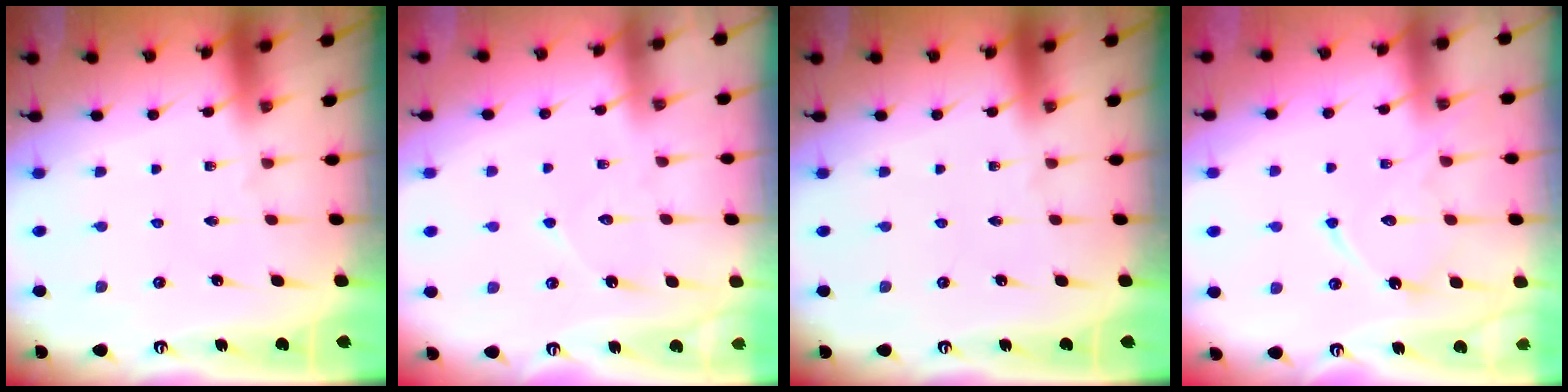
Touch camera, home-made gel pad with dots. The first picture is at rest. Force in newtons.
{"total": 6.0, "press": 6.0, "slide": 0.4}
{"total": 0.0}
{"total": 12.9, "press": 12.8, "slide": 1.3}